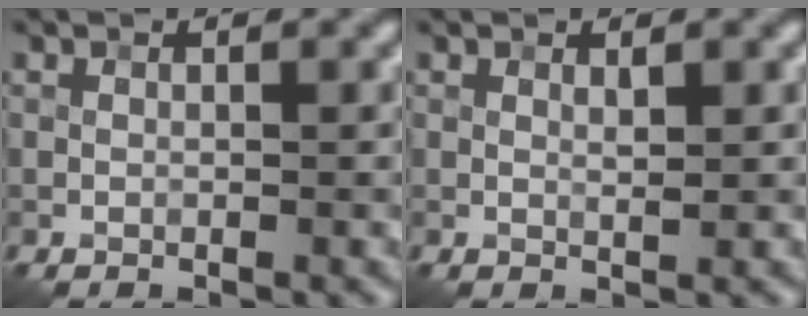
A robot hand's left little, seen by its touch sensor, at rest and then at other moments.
{"total": 0.8, "force": [0.4, 0.2, 0.6], "torque": [-0.014, -0.003, 0.008]}